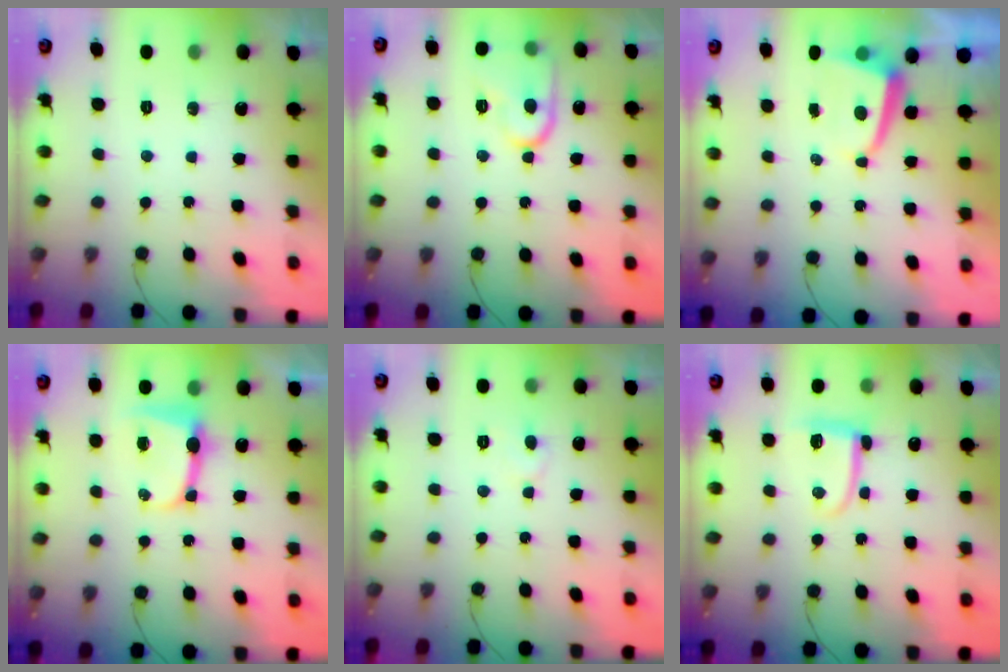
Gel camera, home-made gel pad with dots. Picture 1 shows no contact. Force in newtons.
{"total": 13.1, "press": 13.0, "slide": 1.3}
{"total": 2.7, "press": 2.6, "slide": 0.4}
{"total": 8.5, "press": 8.5, "slide": 0.7}
{"total": 4.4, "press": 4.4, "slide": 0.4}
{"total": 8.0, "press": 7.9, "slide": 0.4}